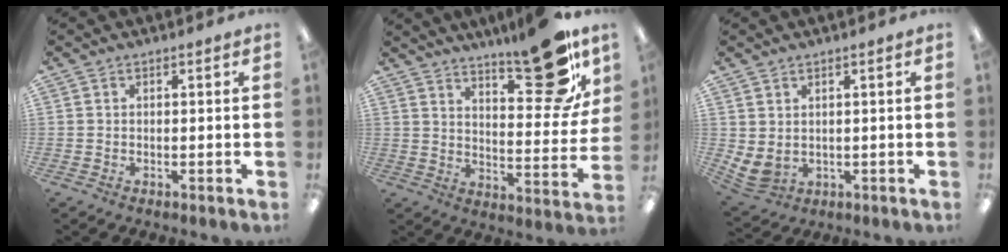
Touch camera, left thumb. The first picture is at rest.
{"total": 19.8, "force": [13.4, 7.1, 12.7], "torque": [-0.156, -0.086, 0.211]}
{"total": 3.4, "force": [1.4, 2.4, 2.0], "torque": [-0.055, -0.007, 0.026]}